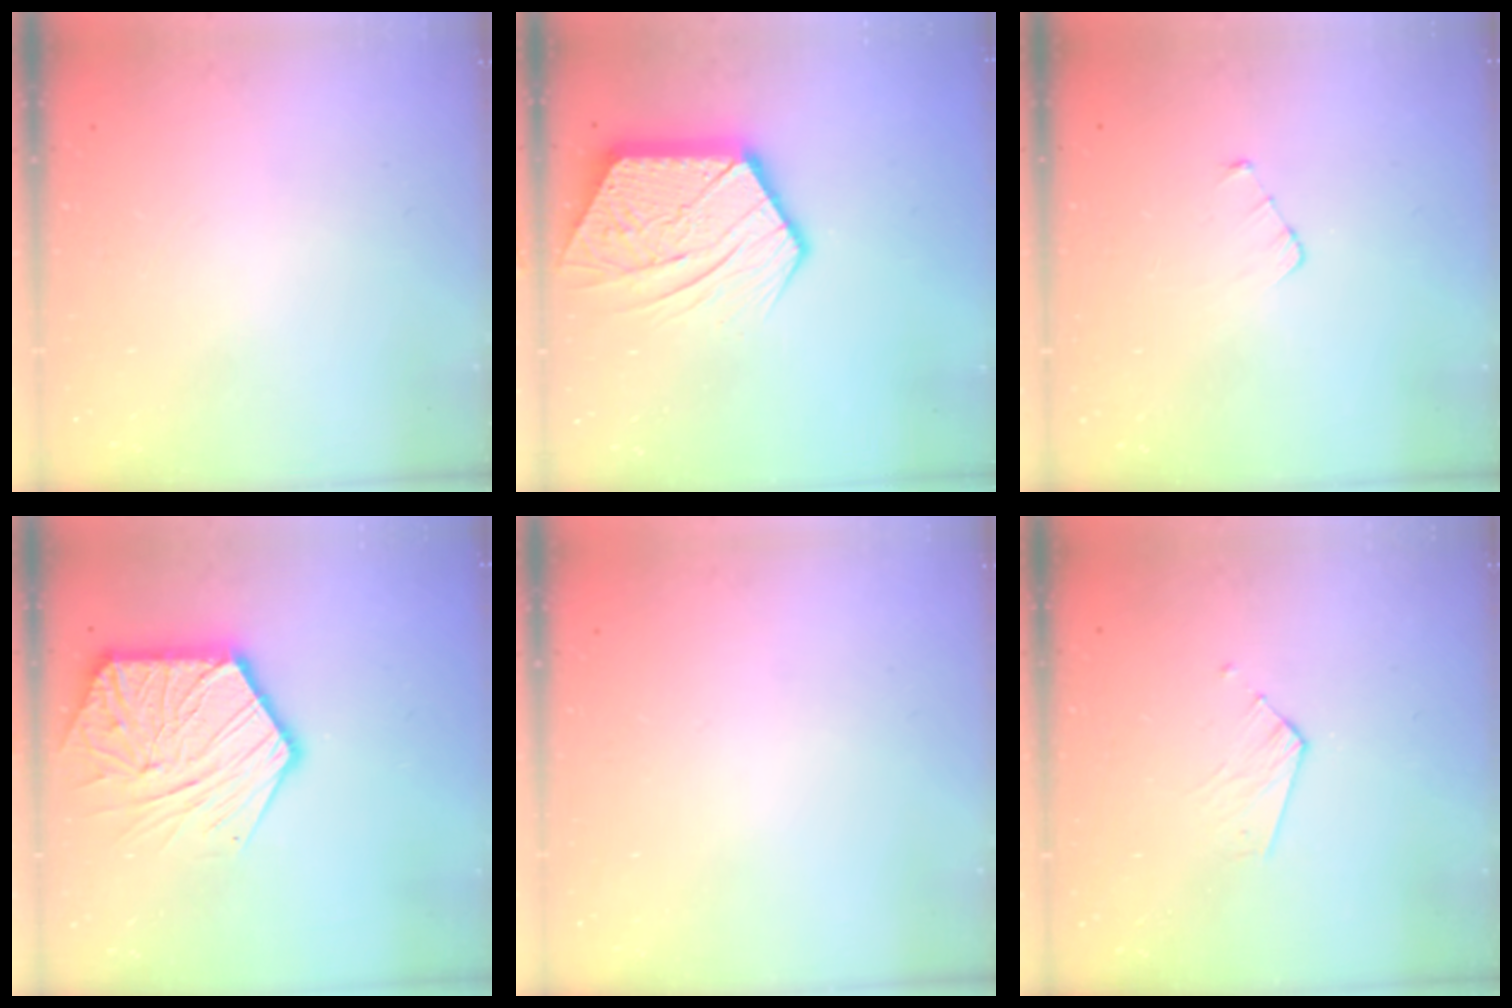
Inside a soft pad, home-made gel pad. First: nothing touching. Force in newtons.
{"total": 18.1, "press": 18.1, "slide": 1.5}
{"total": 3.5, "press": 3.5, "slide": 0.3}
{"total": 16.9, "press": 16.9, "slide": 1.3}
{"total": 0.0}
{"total": 3.3, "press": 3.3, "slide": 0.3}